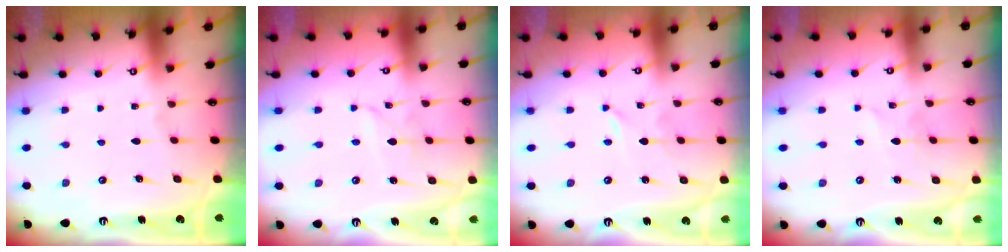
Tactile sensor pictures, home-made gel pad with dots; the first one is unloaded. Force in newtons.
{"total": 1.8, "press": 1.8, "slide": 0.1}
{"total": 0.0}
{"total": 1.6, "press": 1.6, "slide": 0.1}